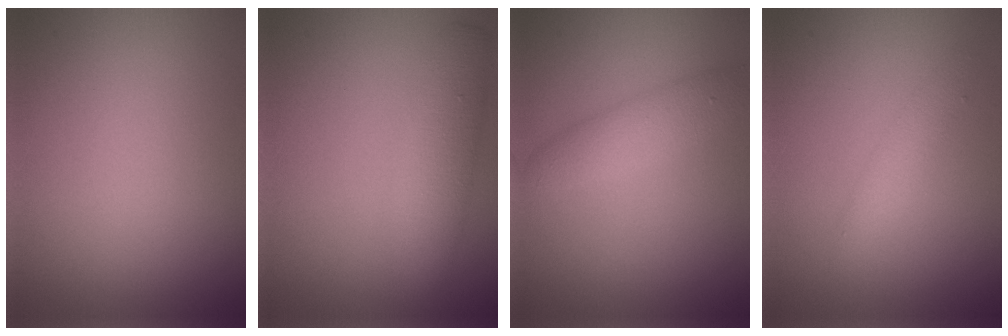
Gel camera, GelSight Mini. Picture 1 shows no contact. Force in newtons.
{"total": 4.1, "press": 4.1, "slide": 0.2}
{"total": 2.8, "press": 2.8, "slide": 0.1}
{"total": 1.7, "press": 1.7, "slide": 0.1}